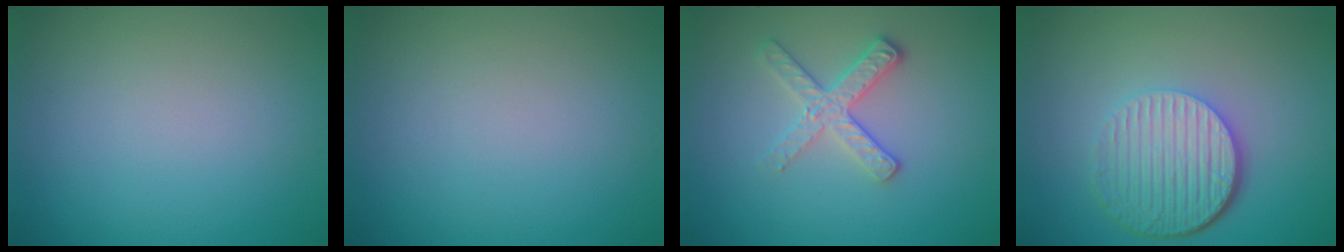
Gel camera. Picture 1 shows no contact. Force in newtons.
{"total": 0.0}
{"total": 2.7, "press": 2.4, "slide": 1.2}
{"total": 6.0, "press": 4.2, "slide": 4.3}